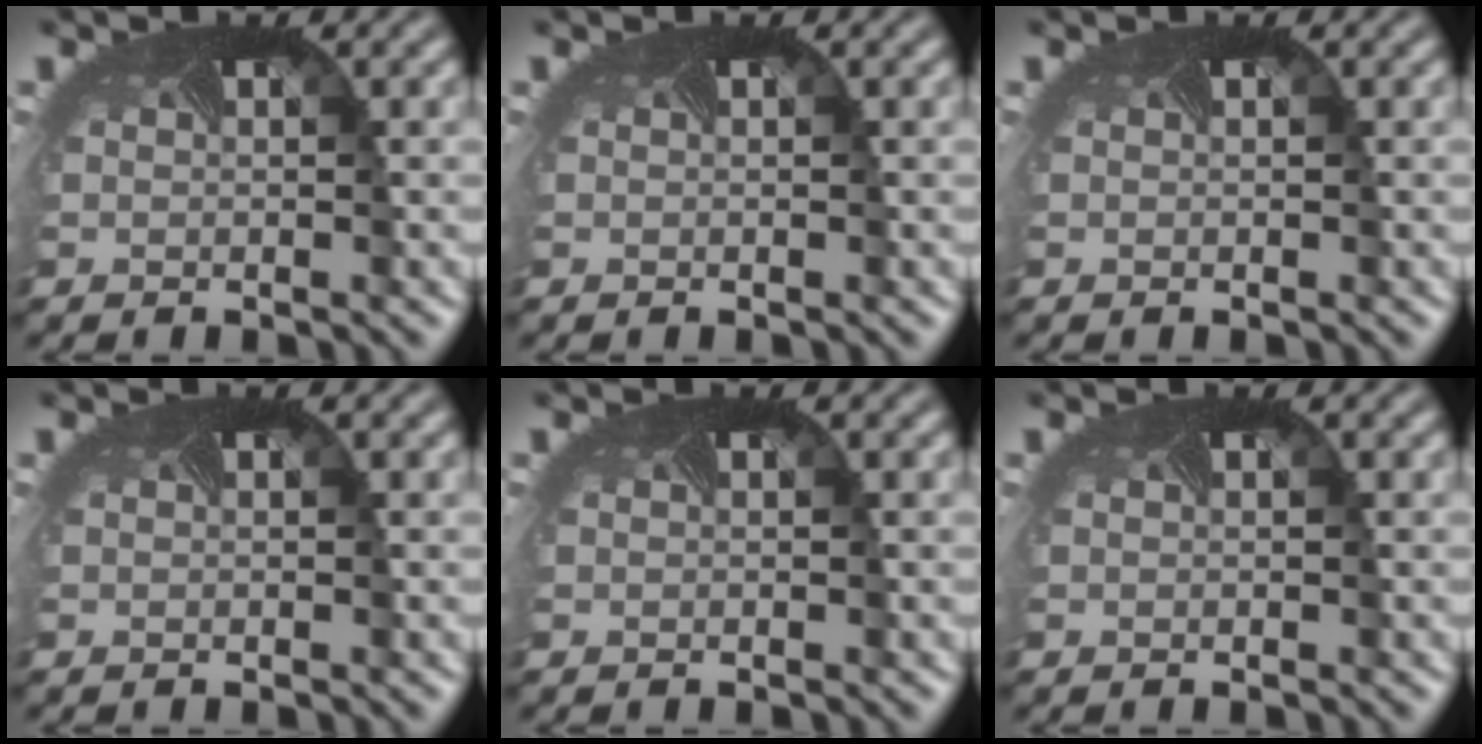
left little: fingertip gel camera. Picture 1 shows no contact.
{"total": 0.0}
{"total": 0.0}
{"total": 0.0}
{"total": 0.0}
{"total": 0.0}